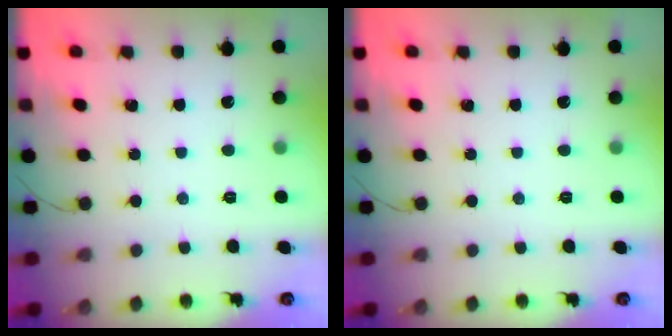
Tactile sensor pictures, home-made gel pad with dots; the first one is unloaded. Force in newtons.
{"total": 0.0}